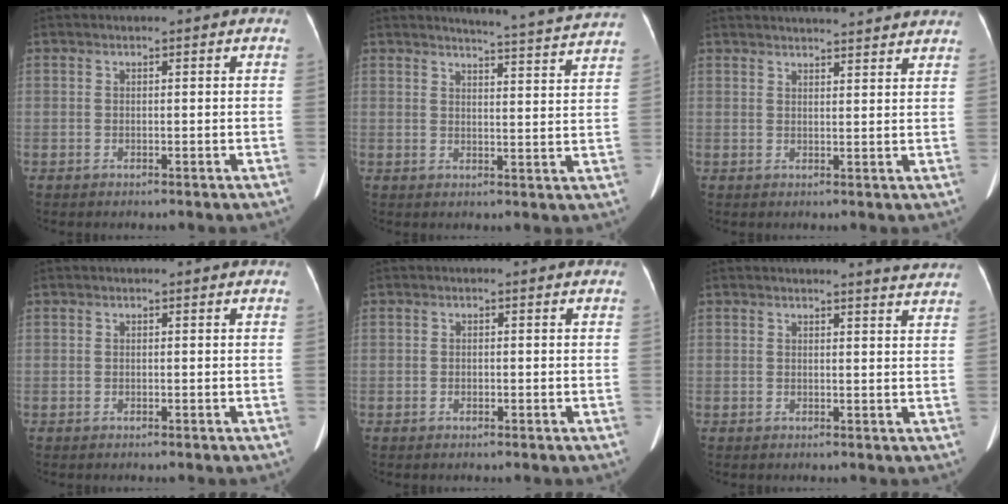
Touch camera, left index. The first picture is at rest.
{"total": 12.3, "force": [11.9, -1.5, 2.6], "torque": [-0.044, -0.046, 0.129]}
{"total": 12.3, "force": [11.5, 1.2, 4.3], "torque": [-0.053, 0.021, 0.133]}
{"total": 0.0}
{"total": 0.6, "force": [-0.4, 0.4, 0.4], "torque": [-0.008, 0.001, -0.004]}
{"total": 4.6, "force": [4.5, -0.2, 1.1], "torque": [-0.017, -0.010, 0.031]}